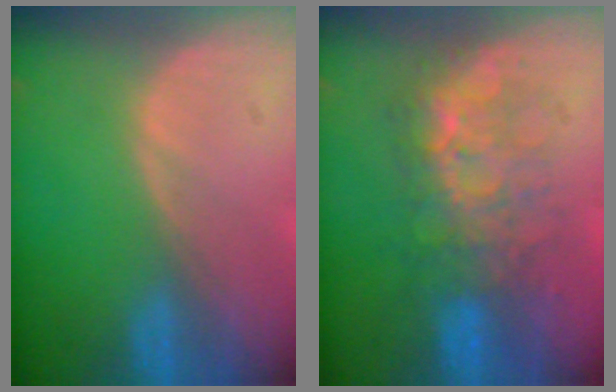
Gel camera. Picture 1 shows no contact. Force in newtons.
{"total": 7.9, "press": 7.7, "slide": 1.4}